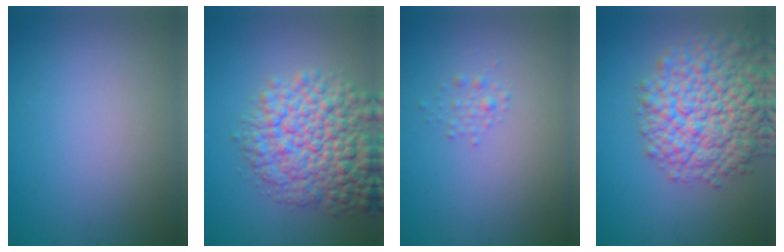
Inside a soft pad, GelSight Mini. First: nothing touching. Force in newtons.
{"total": 9.2, "press": 9.2, "slide": 0.3}
{"total": 1.0, "press": 1.0, "slide": 0.0}
{"total": 11.0, "press": 11.0, "slide": 0.5}